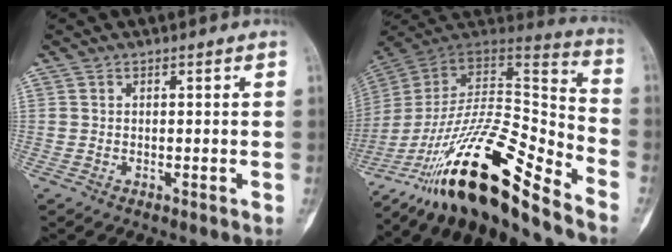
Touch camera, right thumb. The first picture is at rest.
{"total": 23.9, "force": [-16.9, 5.1, 16.0], "torque": [-0.292, 0.087, -0.298]}